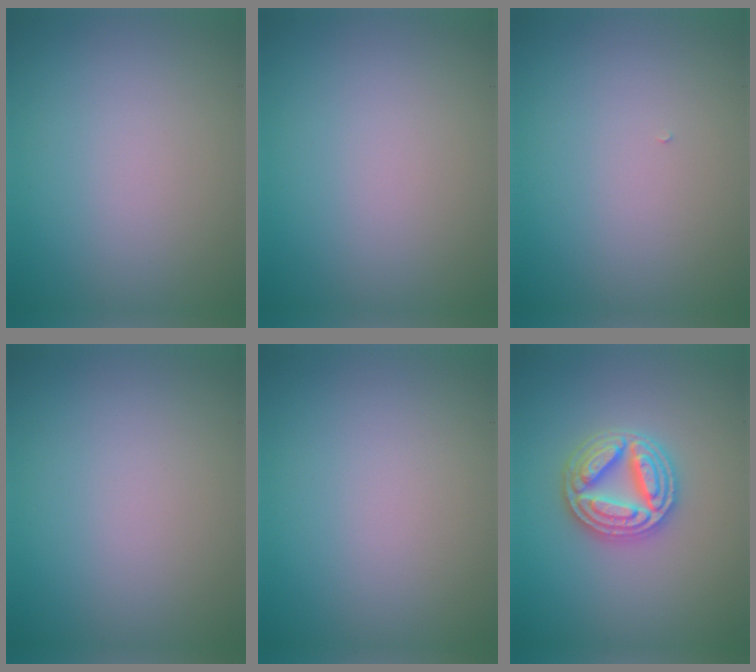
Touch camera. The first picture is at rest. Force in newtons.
{"total": 0.0}
{"total": 0.0}
{"total": 0.0}
{"total": 0.0}
{"total": 4.7, "press": 4.7, "slide": 0.8}